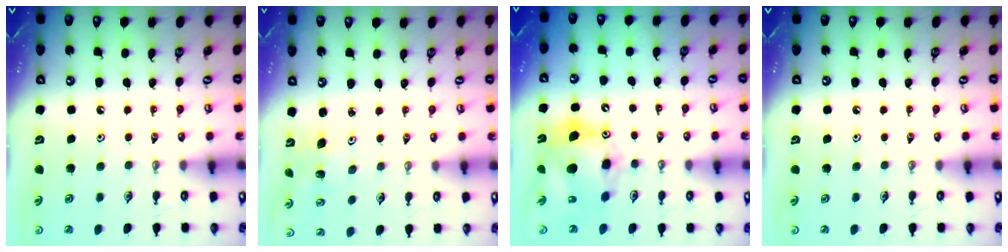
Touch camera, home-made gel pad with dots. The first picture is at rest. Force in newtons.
{"total": 2.7, "press": 2.7, "slide": 0.3}
{"total": 13.4, "press": 13.3, "slide": 1.2}
{"total": 0.0}